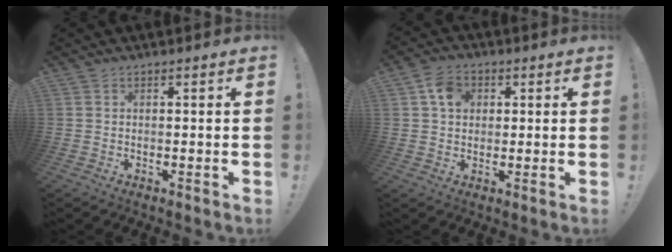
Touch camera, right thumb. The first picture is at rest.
{"total": 7.5, "force": [2.4, 6.0, 3.7], "torque": [-0.053, 0.002, 0.045]}